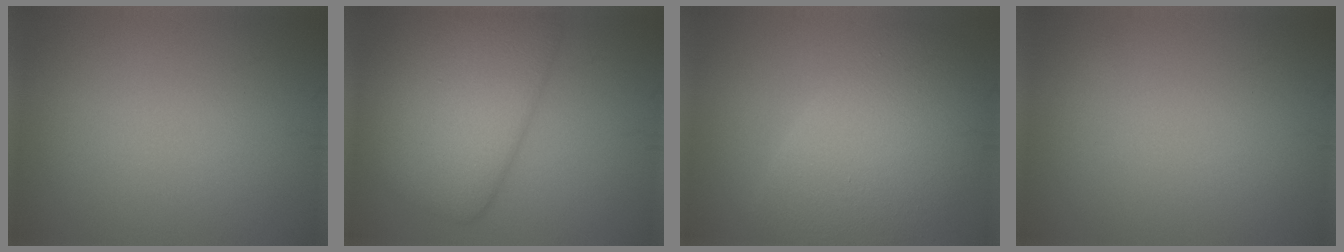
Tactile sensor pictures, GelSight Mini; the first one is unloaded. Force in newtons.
{"total": 8.7, "press": 8.7, "slide": 0.4}
{"total": 8.1, "press": 8.1, "slide": 0.3}
{"total": 0.0}